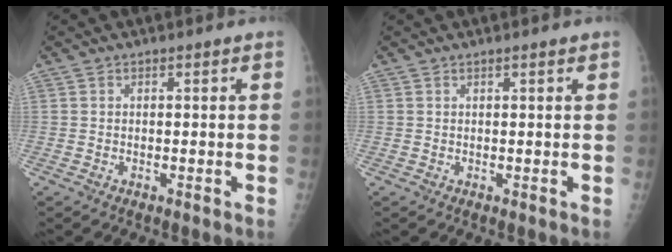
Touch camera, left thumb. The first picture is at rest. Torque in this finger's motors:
{"motor_torque": [-0.22, -0.07, -0.16, -0.02, -0.05]}